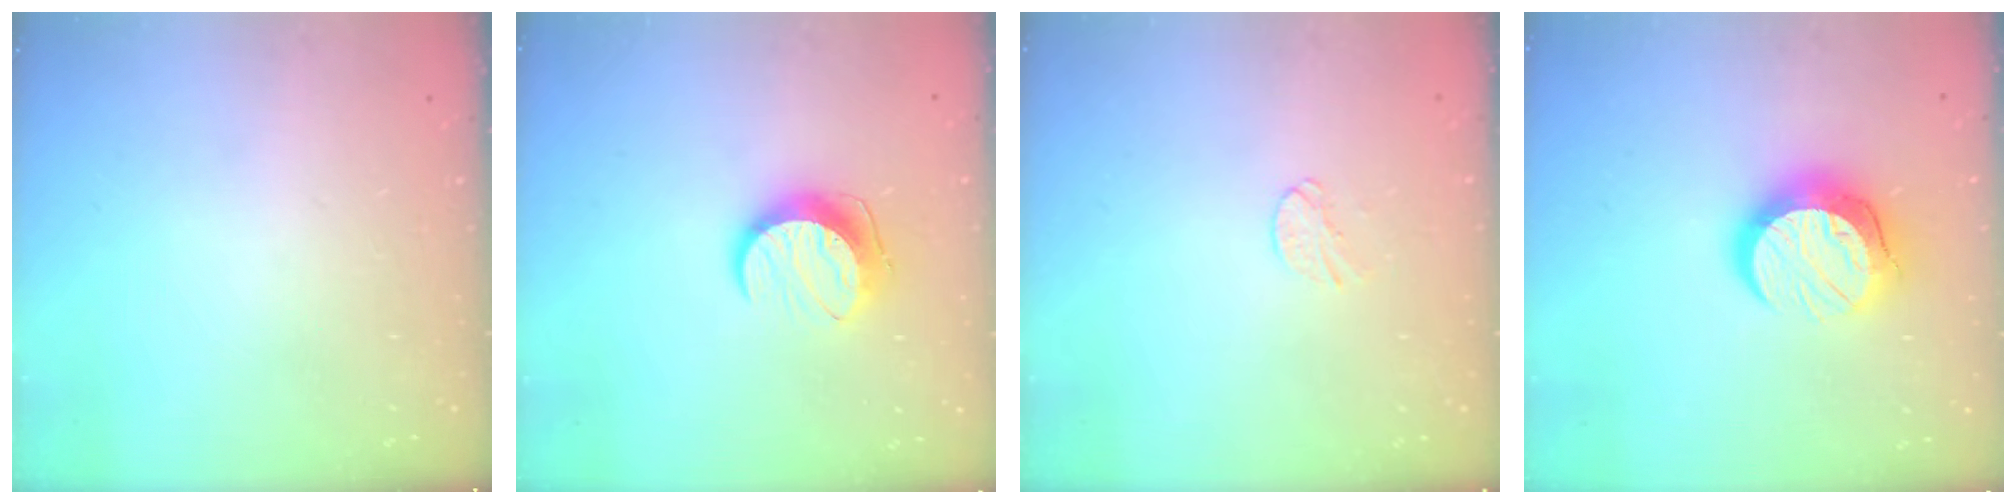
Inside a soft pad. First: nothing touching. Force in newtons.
{"total": 10.3, "press": 10.2, "slide": 0.4}
{"total": 5.0, "press": 5.0, "slide": 0.4}
{"total": 12.7, "press": 12.7, "slide": 1.1}